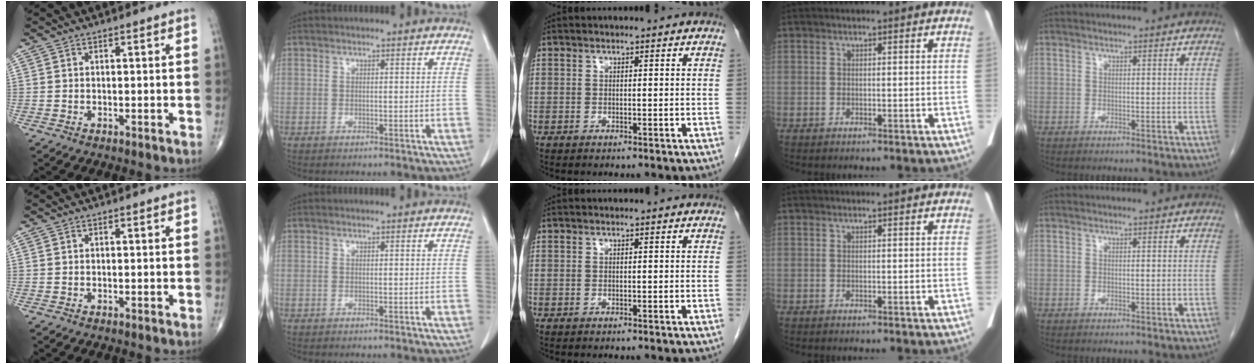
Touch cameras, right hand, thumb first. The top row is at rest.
{}